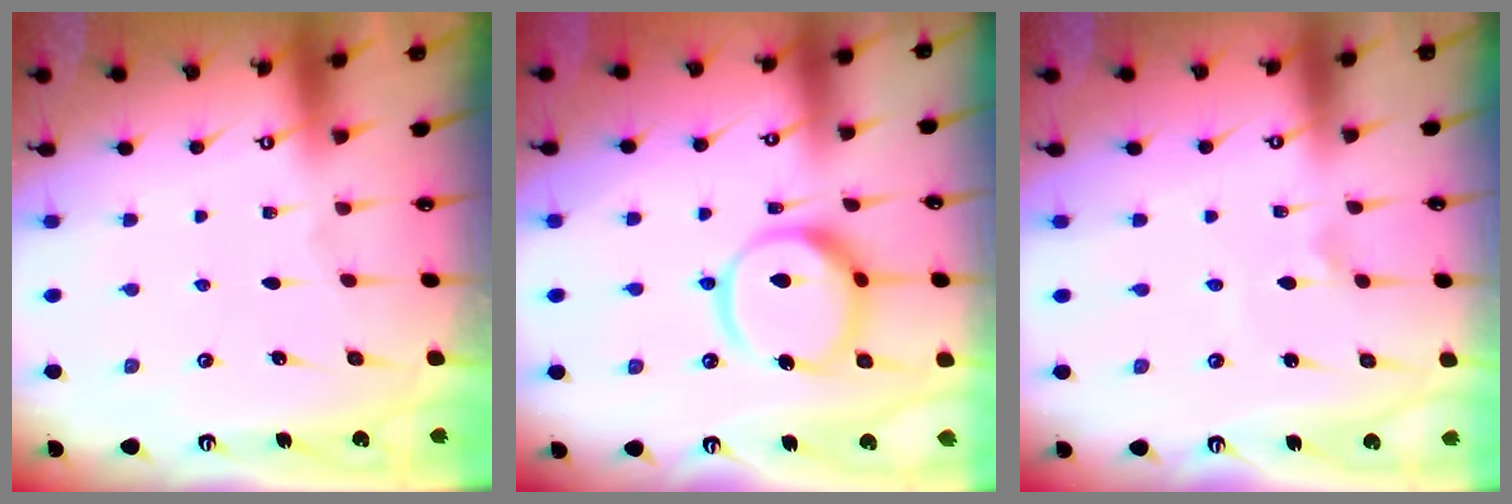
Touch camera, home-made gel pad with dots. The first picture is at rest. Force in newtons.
{"total": 13.1, "press": 13.0, "slide": 1.7}
{"total": 1.3, "press": 1.2, "slide": 0.4}